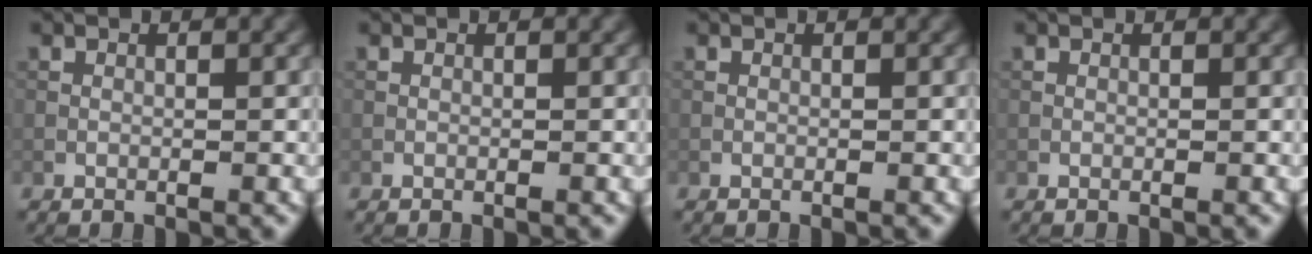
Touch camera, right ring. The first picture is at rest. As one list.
[{"total": 0.0}, {"total": 0.0}, {"total": 0.0}]